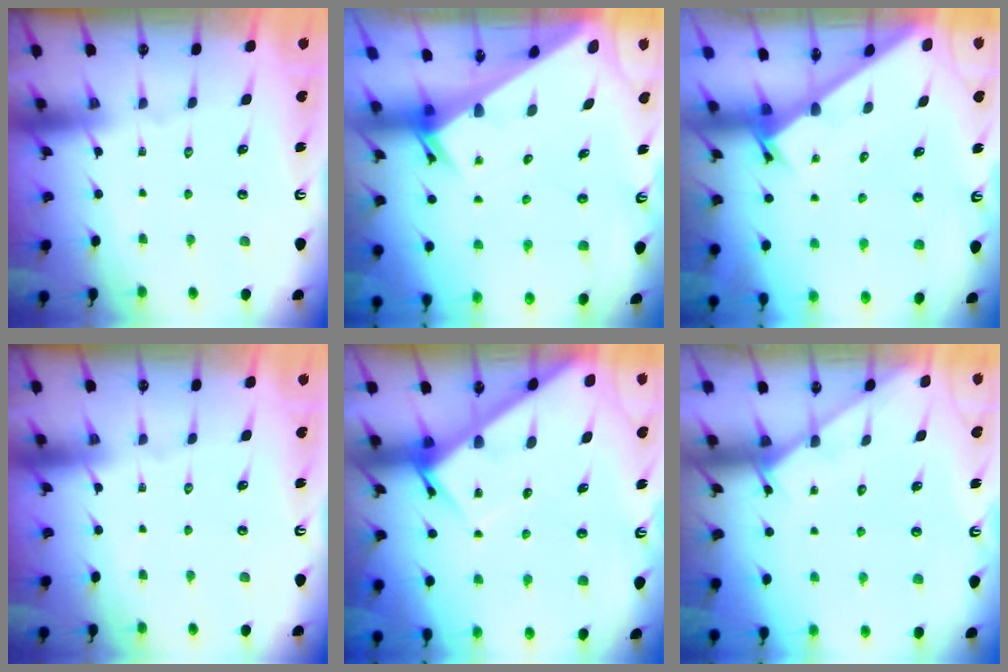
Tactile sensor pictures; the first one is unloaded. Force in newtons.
{"total": 4.8, "press": 4.8, "slide": 0.4}
{"total": 2.7, "press": 2.7, "slide": 0.3}
{"total": 0.0}
{"total": 5.9, "press": 5.8, "slide": 0.6}
{"total": 2.7, "press": 2.7, "slide": 0.3}